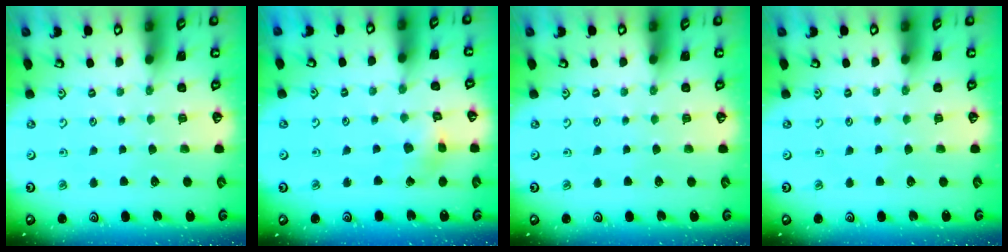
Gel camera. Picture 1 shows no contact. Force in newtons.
{"total": 3.3, "press": 3.3, "slide": 0.3}
{"total": 0.0}
{"total": 0.0}